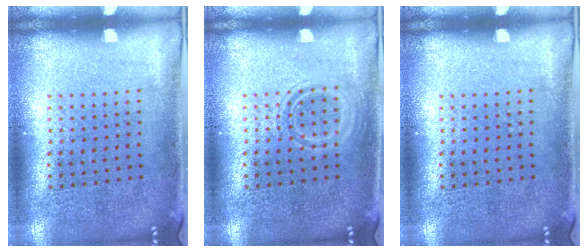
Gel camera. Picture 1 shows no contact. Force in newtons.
{"total": 1.5, "press": 1.5, "slide": 0.3}
{"total": 0.0}